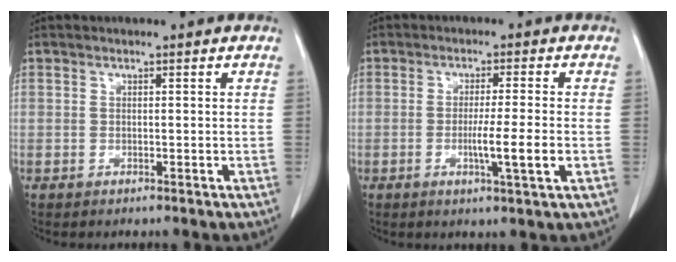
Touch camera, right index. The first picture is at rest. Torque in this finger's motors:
{"motor_torque": [1.13, -0.38, 0.57, 0.11]}